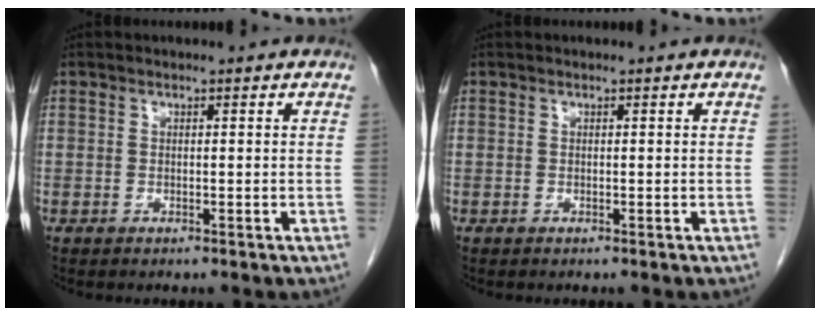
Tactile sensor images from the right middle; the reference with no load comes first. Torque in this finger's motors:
{"motor_torque": [-0.03, -0.10, 0.01, 0.00]}